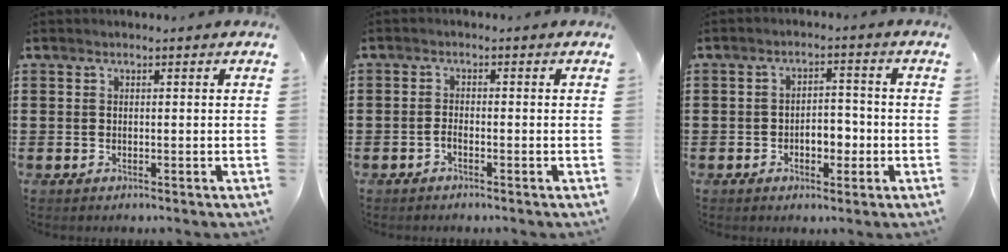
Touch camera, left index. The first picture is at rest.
{"total": 1.2, "force": [-0.9, 0.2, 0.7], "torque": [-0.017, -0.004, -0.016]}
{"total": 4.2, "force": [-1.3, 2.5, 3.1], "torque": [-0.053, 0.004, -0.029]}